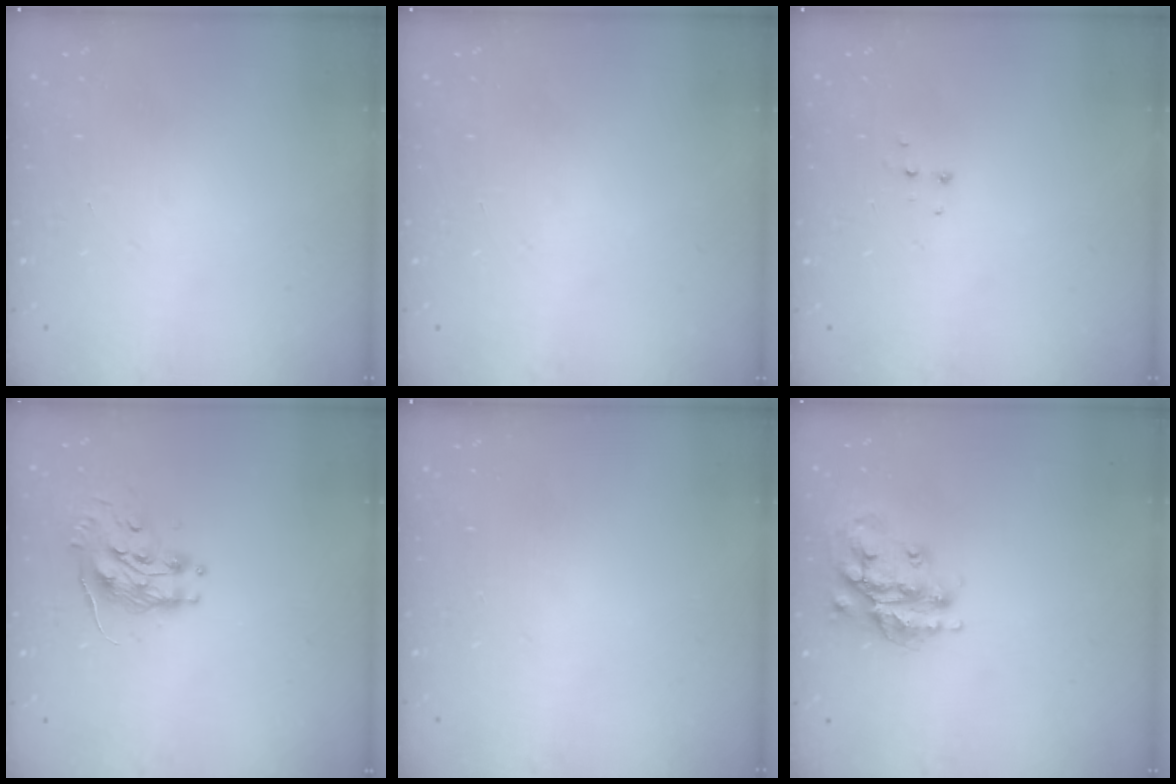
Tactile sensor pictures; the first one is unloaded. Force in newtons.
{"total": 0.0}
{"total": 4.5, "press": 4.5, "slide": 0.4}
{"total": 9.7, "press": 9.7, "slide": 0.8}
{"total": 0.0}
{"total": 16.1, "press": 16.0, "slide": 1.3}